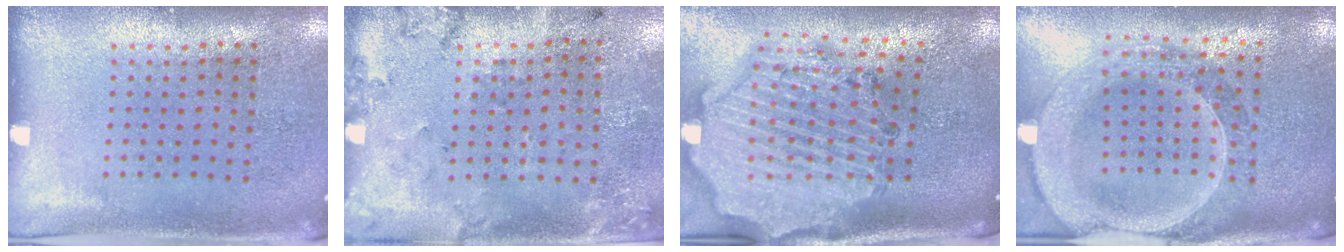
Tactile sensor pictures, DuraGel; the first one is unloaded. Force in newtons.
{"total": 2.0, "press": 1.3, "slide": 1.5}
{"total": 3.0, "press": 2.7, "slide": 1.3}
{"total": 2.8, "press": 2.4, "slide": 1.3}